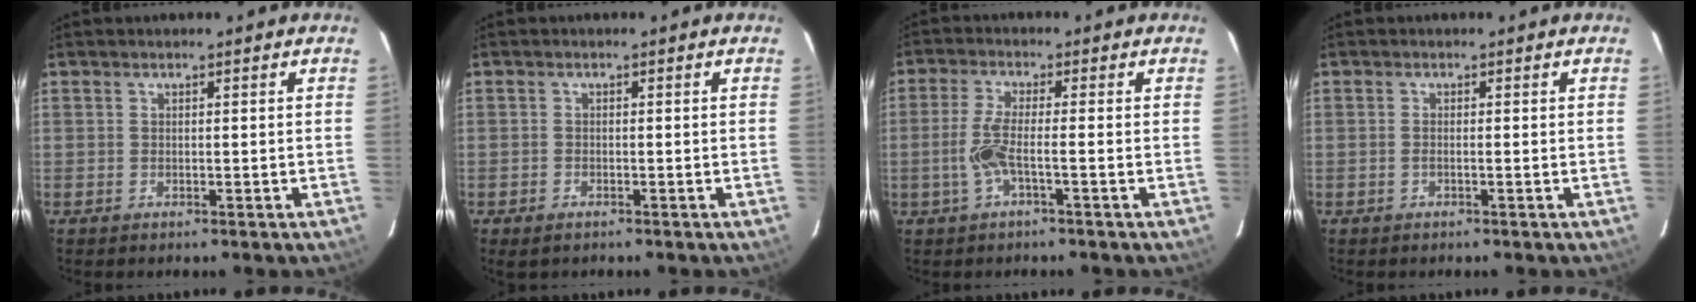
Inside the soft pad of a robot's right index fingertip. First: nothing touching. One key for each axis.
{"total": 1.8, "fx": -1.2, "fy": 0.9, "fz": 0.9, "tx": -0.020, "ty": -0.003, "tz": -0.010}
{"total": 4.5, "fx": -1.3, "fy": 0.2, "fz": 4.3, "tx": -0.099, "ty": 0.000, "tz": -0.028}
{"total": 0.7, "fx": -0.2, "fy": 0.1, "fz": 0.6, "tx": -0.012, "ty": 0.001, "tz": -0.003}